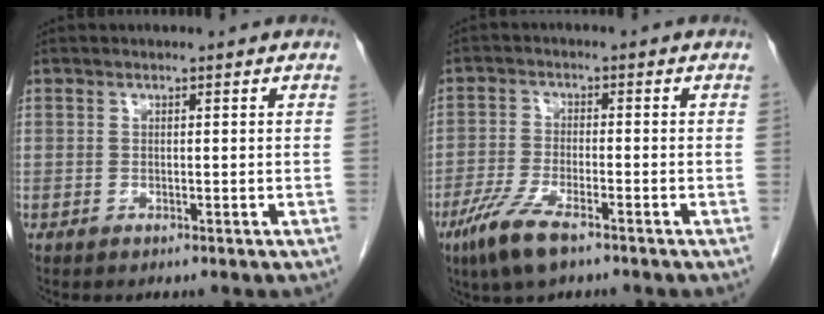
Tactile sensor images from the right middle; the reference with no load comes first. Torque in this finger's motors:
{"motor_torque": [0.97, -1.08, 0.22, 0.11]}